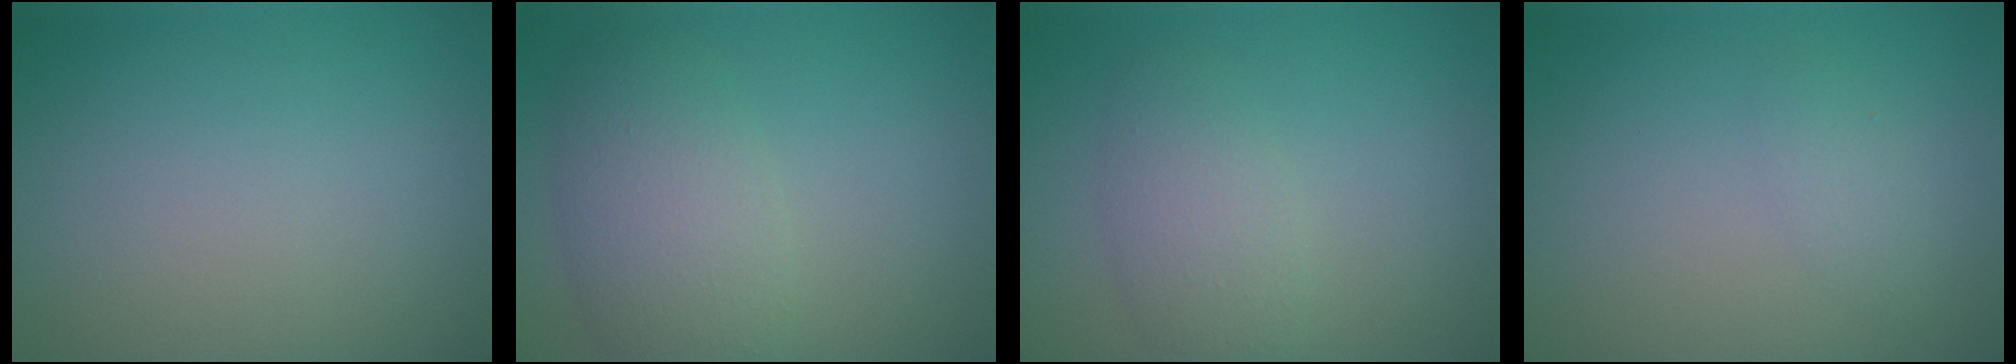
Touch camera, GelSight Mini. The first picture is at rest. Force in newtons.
{"total": 5.3, "press": 5.3, "slide": 0.1}
{"total": 3.1, "press": 3.1, "slide": 0.1}
{"total": 1.2, "press": 1.2, "slide": 0.0}